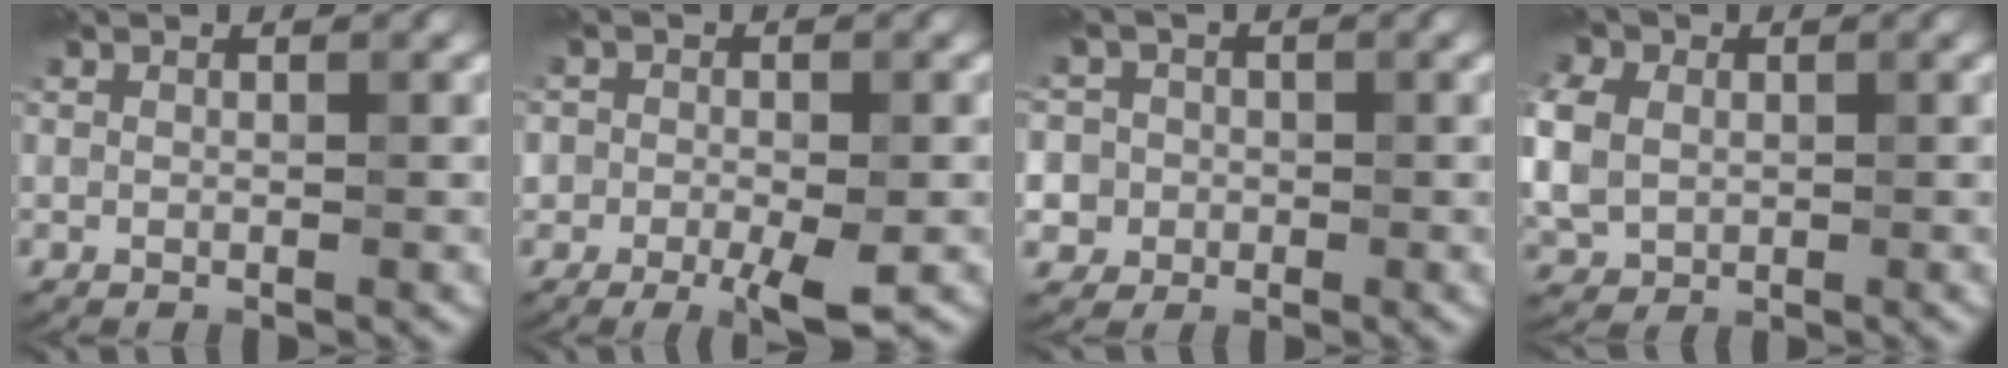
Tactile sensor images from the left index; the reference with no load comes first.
{"total": 4.6, "force": [-2.0, 2.5, 3.4], "torque": [-0.050, -0.006, -0.035]}
{"total": 6.0, "force": [-0.3, 5.7, 1.6], "torque": [-0.025, 0.023, -0.032]}
{"total": 7.9, "force": [0.9, 6.3, 4.7], "torque": [-0.117, 0.020, -0.004]}